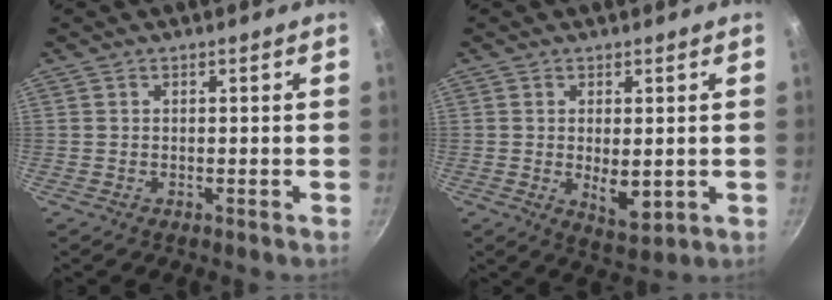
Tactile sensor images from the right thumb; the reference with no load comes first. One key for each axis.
{"total": 5.9, "fx": -0.2, "fy": 2.6, "fz": 5.3, "tx": -0.078, "ty": -0.015, "tz": 0.007}